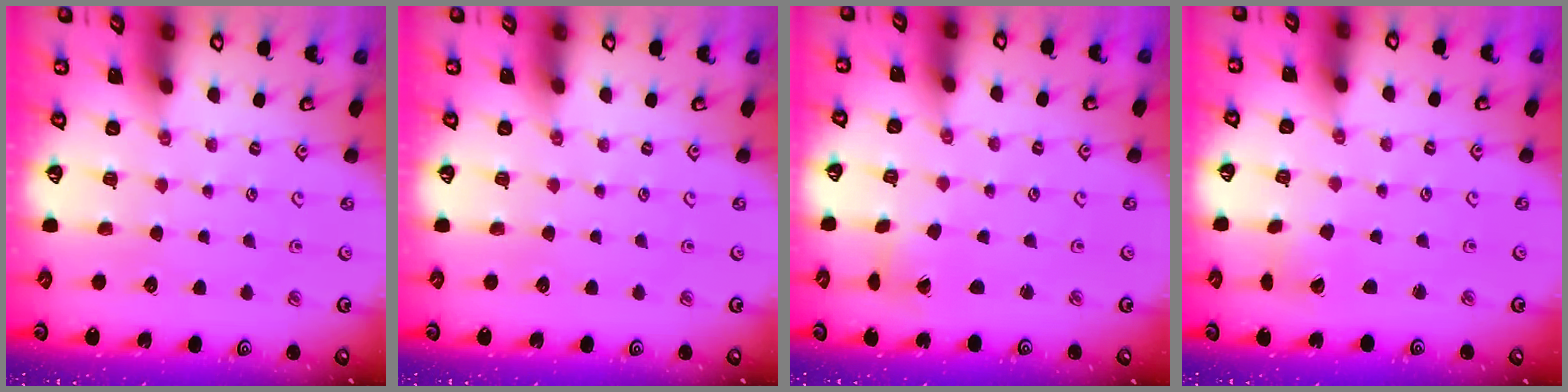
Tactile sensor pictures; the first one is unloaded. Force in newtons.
{"total": 0.0}
{"total": 1.5, "press": 1.5, "slide": 0.0}
{"total": 0.9, "press": 0.9, "slide": 0.1}